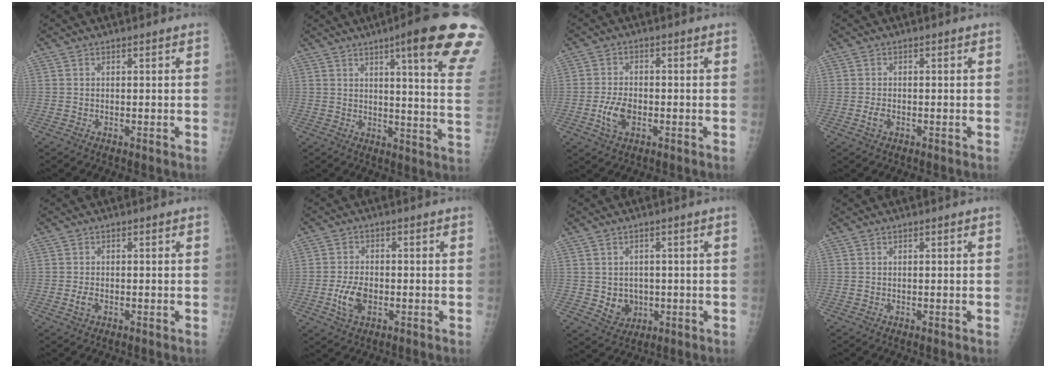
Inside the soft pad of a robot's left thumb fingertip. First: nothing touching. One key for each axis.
{"total": 20.9, "fx": 11.9, "fy": 2.5, "fz": 17.0, "tx": -0.199, "ty": -0.048, "tz": 0.139}
{"total": 5.6, "fx": -1.7, "fy": 3.4, "fz": 4.2, "tx": -0.078, "ty": 0.007, "tz": -0.030}
{"total": 1.9, "fx": -0.7, "fy": 1.2, "fz": 1.3, "tx": -0.024, "ty": 0.002, "tz": -0.013}
{"total": 2.0, "fx": -0.6, "fy": 1.3, "fz": 1.3, "tx": -0.025, "ty": 0.002, "tz": -0.012}
{"total": 6.0, "fx": -1.7, "fy": 3.7, "fz": 4.4, "tx": -0.083, "ty": 0.006, "tz": -0.029}
{"total": 5.3, "fx": -0.6, "fy": 4.7, "fz": 2.5, "tx": -0.013, "ty": 0.002, "tz": 0.004}
{"total": 0.0}